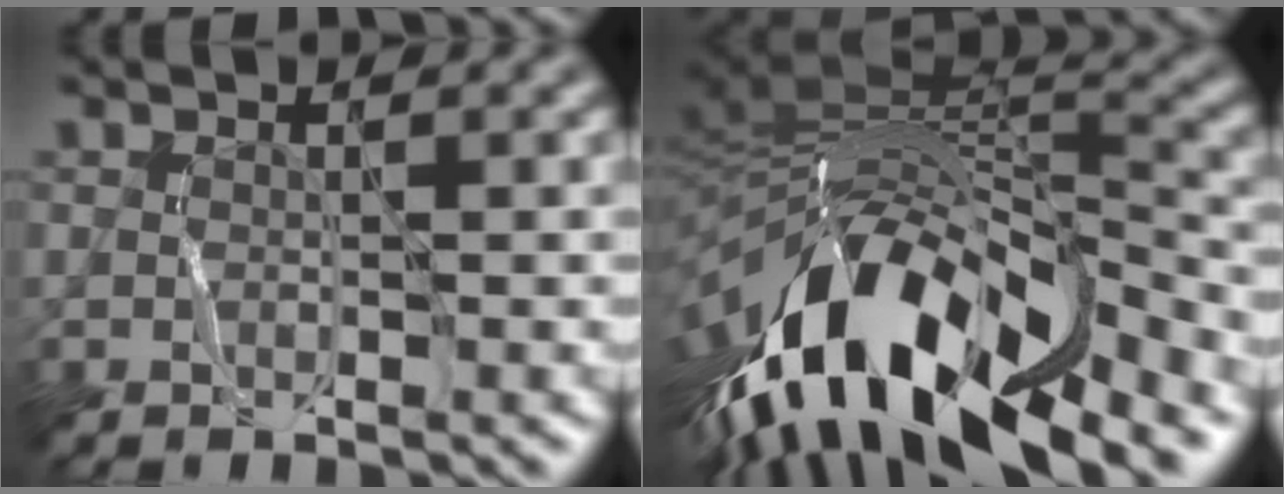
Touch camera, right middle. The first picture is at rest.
{"total": 14.9, "force": [-8.3, 6.2, 10.8], "torque": [-0.205, 0.021, -0.143]}